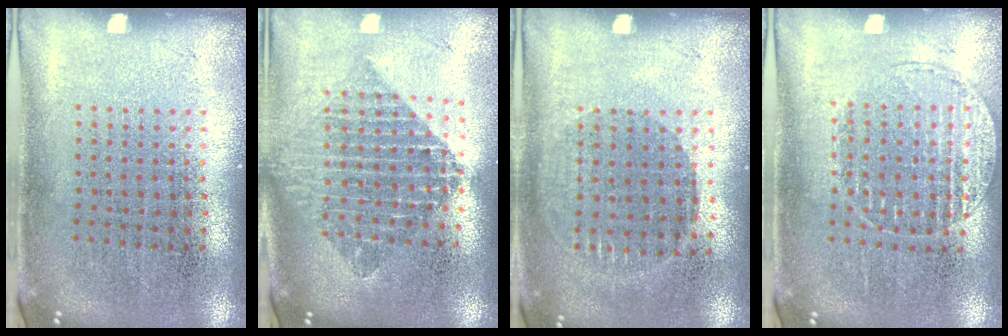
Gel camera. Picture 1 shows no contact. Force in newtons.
{"total": 2.1, "press": 1.7, "slide": 1.3}
{"total": 0.9, "press": 0.8, "slide": 0.4}
{"total": 1.2, "press": 1.1, "slide": 0.4}